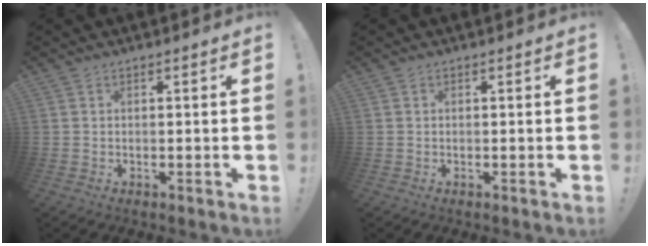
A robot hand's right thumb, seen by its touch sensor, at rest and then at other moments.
{"total": 0.0}